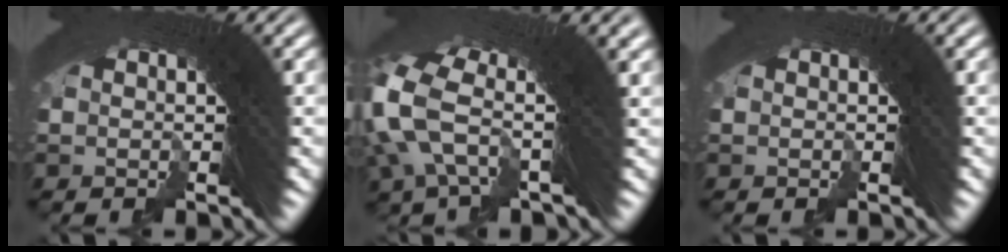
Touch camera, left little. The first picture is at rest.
{"total": 5.9, "force": [1.8, 2.6, 4.9], "torque": [-0.111, 0.000, 0.028]}
{"total": 0.0}